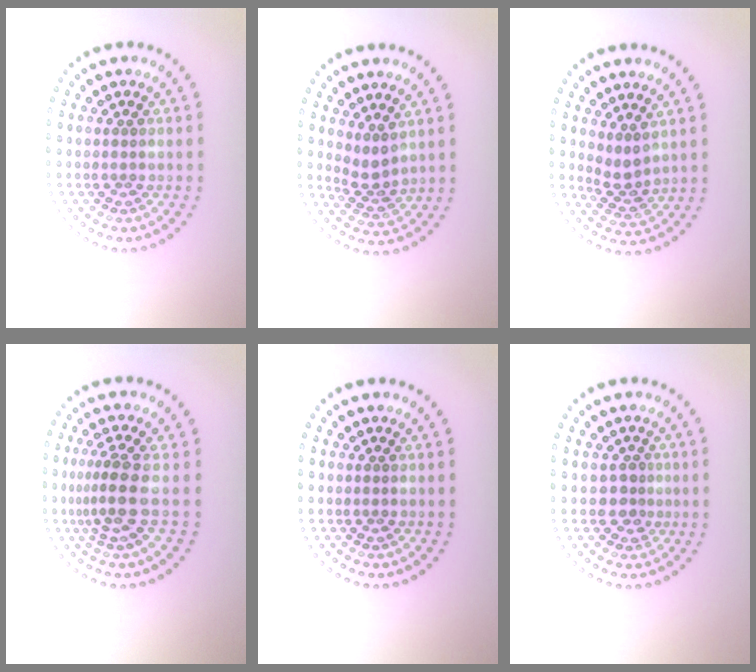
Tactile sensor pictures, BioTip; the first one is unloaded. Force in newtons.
{"total": 2.4, "press": 1.6, "slide": 1.8}
{"total": 2.2, "press": 1.6, "slide": 1.5}
{"total": 2.9, "press": 2.1, "slide": 2.0}
{"total": 0.0}
{"total": 1.9, "press": 1.3, "slide": 1.3}